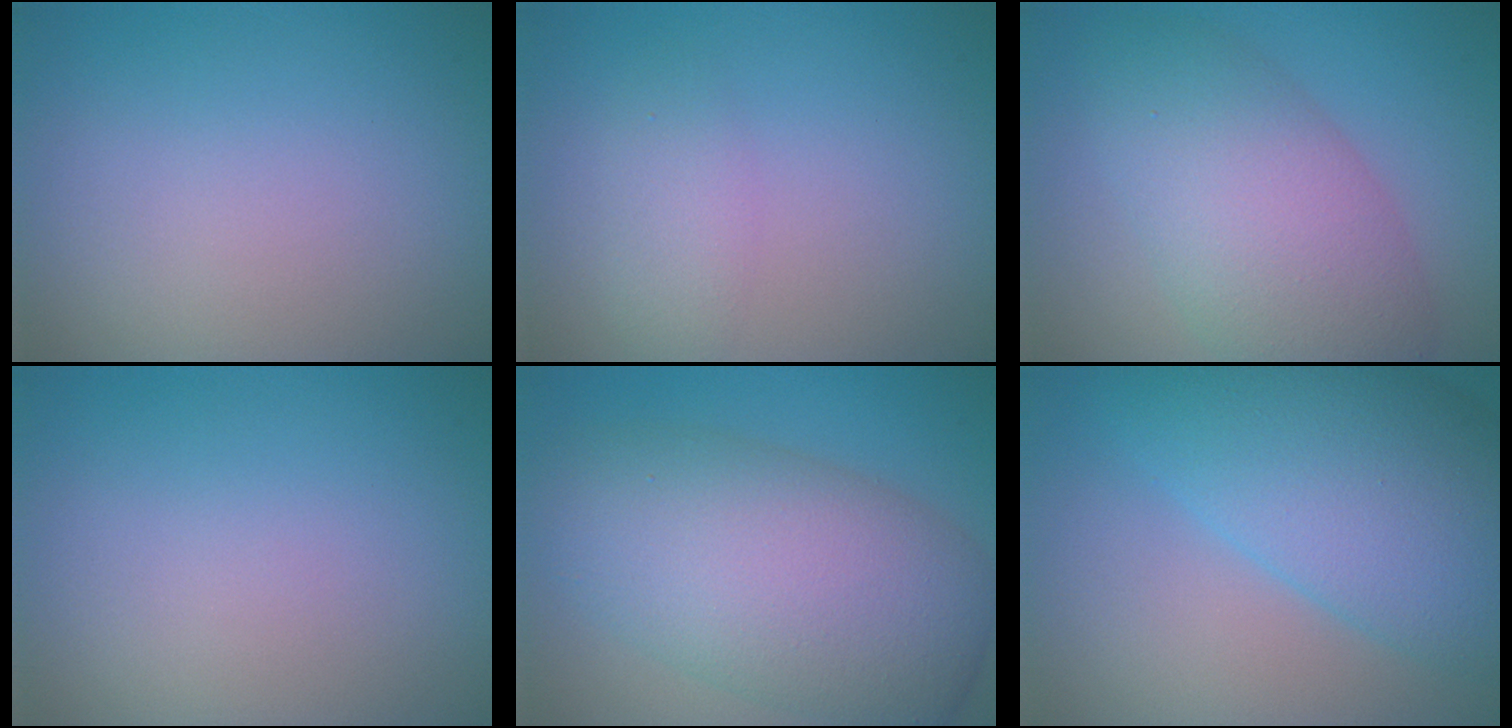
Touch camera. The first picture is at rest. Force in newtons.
{"total": 1.9, "press": 1.9, "slide": 0.1}
{"total": 8.1, "press": 8.1, "slide": 0.4}
{"total": 0.0}
{"total": 11.1, "press": 11.0, "slide": 0.5}
{"total": 10.9, "press": 10.9, "slide": 0.3}